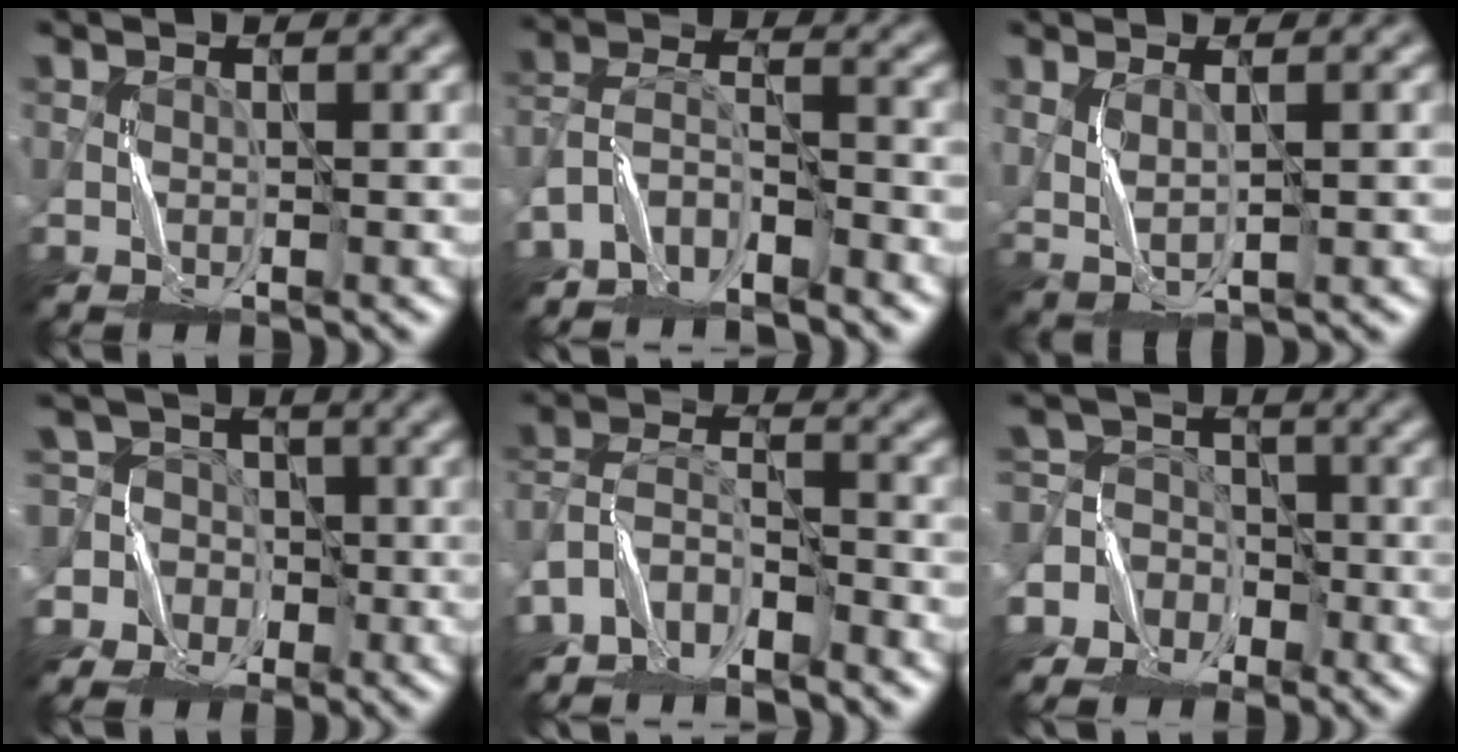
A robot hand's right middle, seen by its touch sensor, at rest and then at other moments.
{"total": 5.1, "force": [-4.5, 1.6, 1.8], "torque": [-0.034, 0.002, -0.096]}
{"total": 2.0, "force": [0.8, 0.7, 1.7], "torque": [-0.046, -0.007, 0.024]}
{"total": 6.9, "force": [-1.5, 6.6, 1.2], "torque": [-0.025, 0.040, -0.083]}
{"total": 5.7, "force": [-4.9, 2.1, 1.9], "torque": [-0.037, 0.001, -0.106]}
{"total": 7.1, "force": [-3.6, 6.0, 0.7], "torque": [-0.005, 0.021, -0.092]}